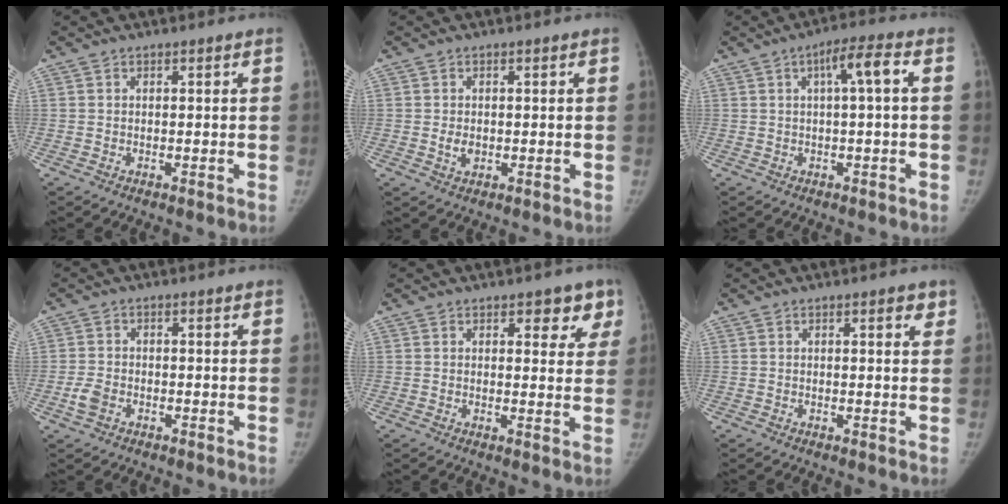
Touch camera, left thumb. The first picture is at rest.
{"total": 2.1, "force": [-0.1, 1.6, 1.5], "torque": [-0.020, -0.002, 0.001]}
{"total": 5.4, "force": [0.9, 0.6, 5.3], "torque": [-0.088, 0.023, 0.014]}
{"total": 2.8, "force": [-1.2, 1.9, 1.7], "torque": [-0.038, 0.005, -0.024]}
{"total": 5.3, "force": [3.1, 2.9, 3.2], "torque": [0.004, -0.013, 0.033]}
{"total": 2.1, "force": [1.2, 0.7, 1.6], "torque": [-0.012, -0.004, 0.014]}